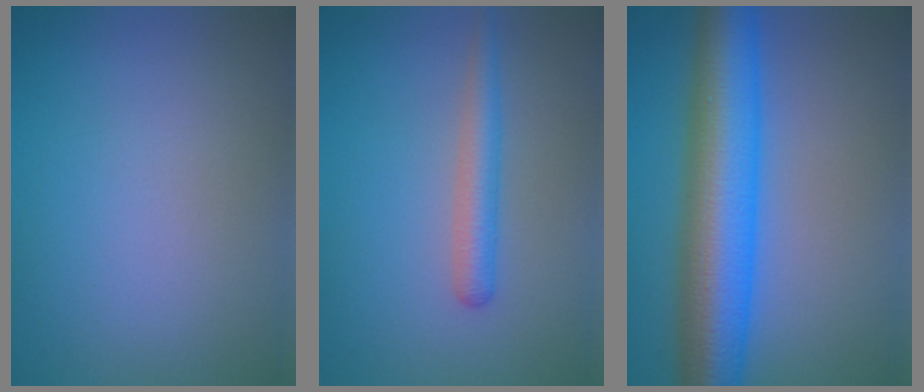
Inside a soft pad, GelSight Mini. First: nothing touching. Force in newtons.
{"total": 2.5, "press": 2.5, "slide": 0.1}
{"total": 10.9, "press": 10.9, "slide": 0.2}